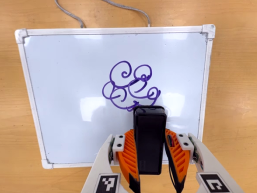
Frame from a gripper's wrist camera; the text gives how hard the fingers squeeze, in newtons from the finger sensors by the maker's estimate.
{"total": 5.8, "left": 3.7, "right": 7.9}